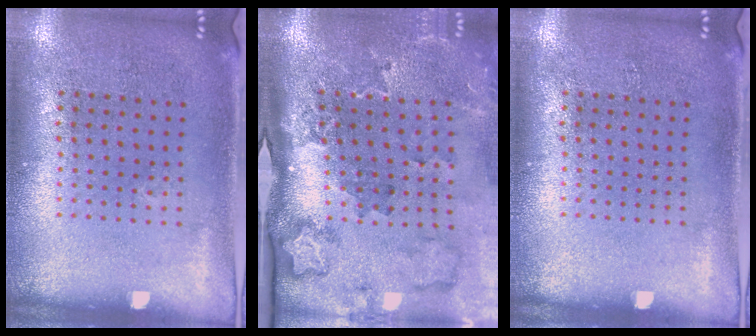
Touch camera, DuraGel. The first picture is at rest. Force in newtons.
{"total": 2.3, "press": 2.0, "slide": 1.2}
{"total": 0.0}